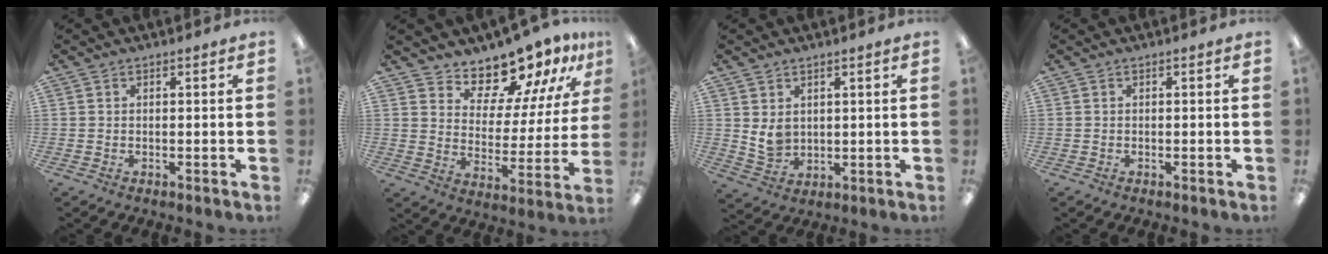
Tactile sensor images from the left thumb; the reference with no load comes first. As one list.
[{"total": 14.3, "force": [12.9, 5.0, 3.6], "torque": [-0.058, -0.115, 0.230]}, {"total": 5.3, "force": [2.3, 4.0, 2.6], "torque": [-0.046, -0.009, 0.043]}, {"total": 0.0}]